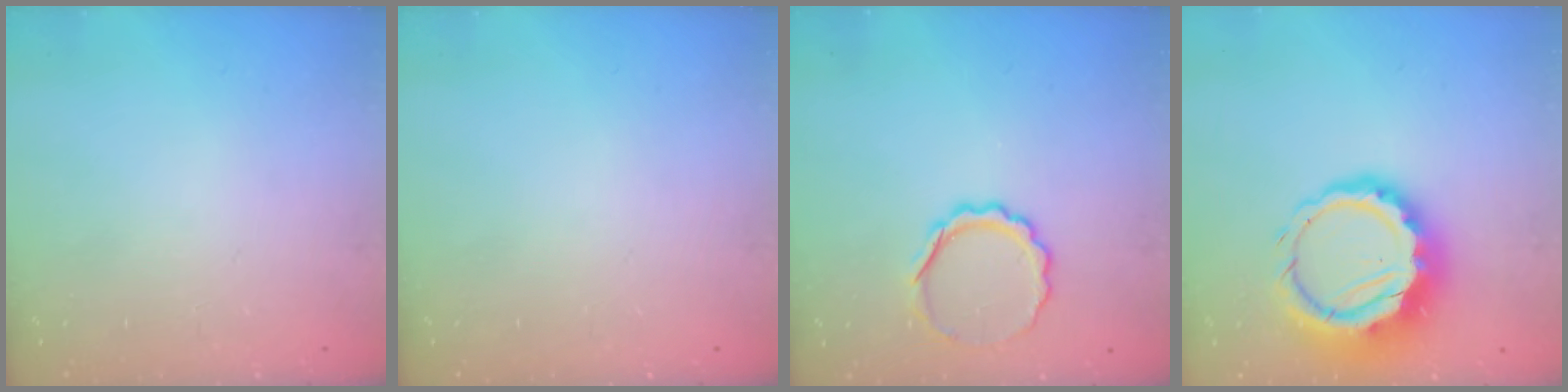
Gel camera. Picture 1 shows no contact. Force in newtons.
{"total": 0.0}
{"total": 7.3, "press": 7.3, "slide": 0.8}
{"total": 12.3, "press": 12.1, "slide": 2.3}